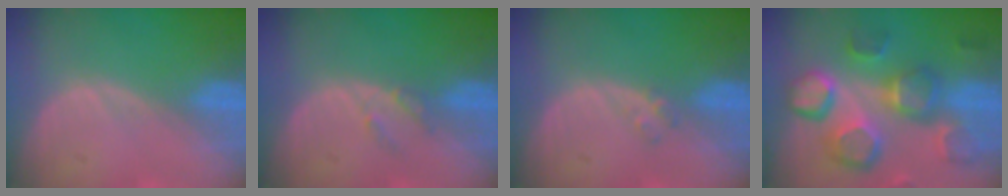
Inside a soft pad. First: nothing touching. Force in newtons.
{"total": 1.9, "press": 1.9, "slide": 0.1}
{"total": 1.2, "press": 1.2, "slide": 0.2}
{"total": 13.0, "press": 11.3, "slide": 6.5}